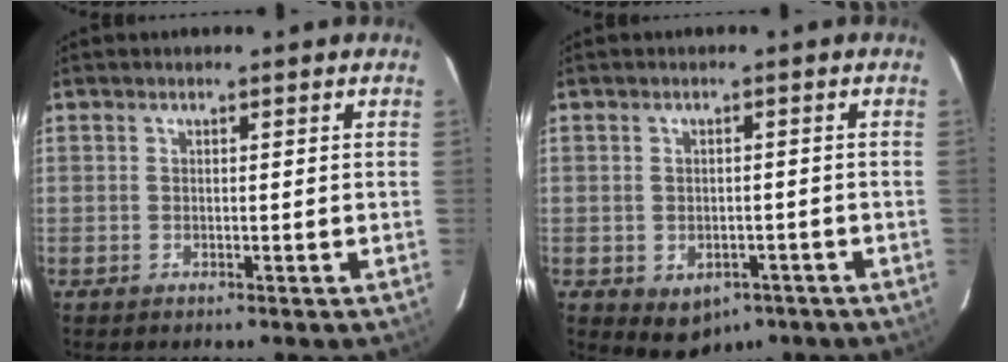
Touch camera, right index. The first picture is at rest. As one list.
[{"total": 5.3, "force": [-2.7, 3.9, 2.2], "torque": [-0.028, 0.002, -0.024]}]